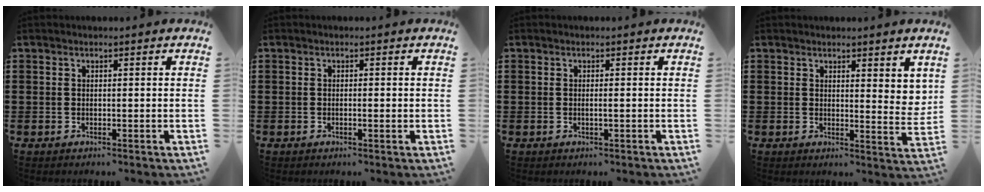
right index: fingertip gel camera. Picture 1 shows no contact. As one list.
[{"total": 0.7, "force": [-0.3, -0.1, 0.7], "torque": [-0.012, -0.003, -0.004]}, {"total": 0.7, "force": [-0.2, -0.1, 0.6], "torque": [-0.011, -0.004, -0.003]}, {"total": 2.9, "force": [2.3, 1.1, 1.4], "torque": [-0.018, -0.002, 0.040]}]